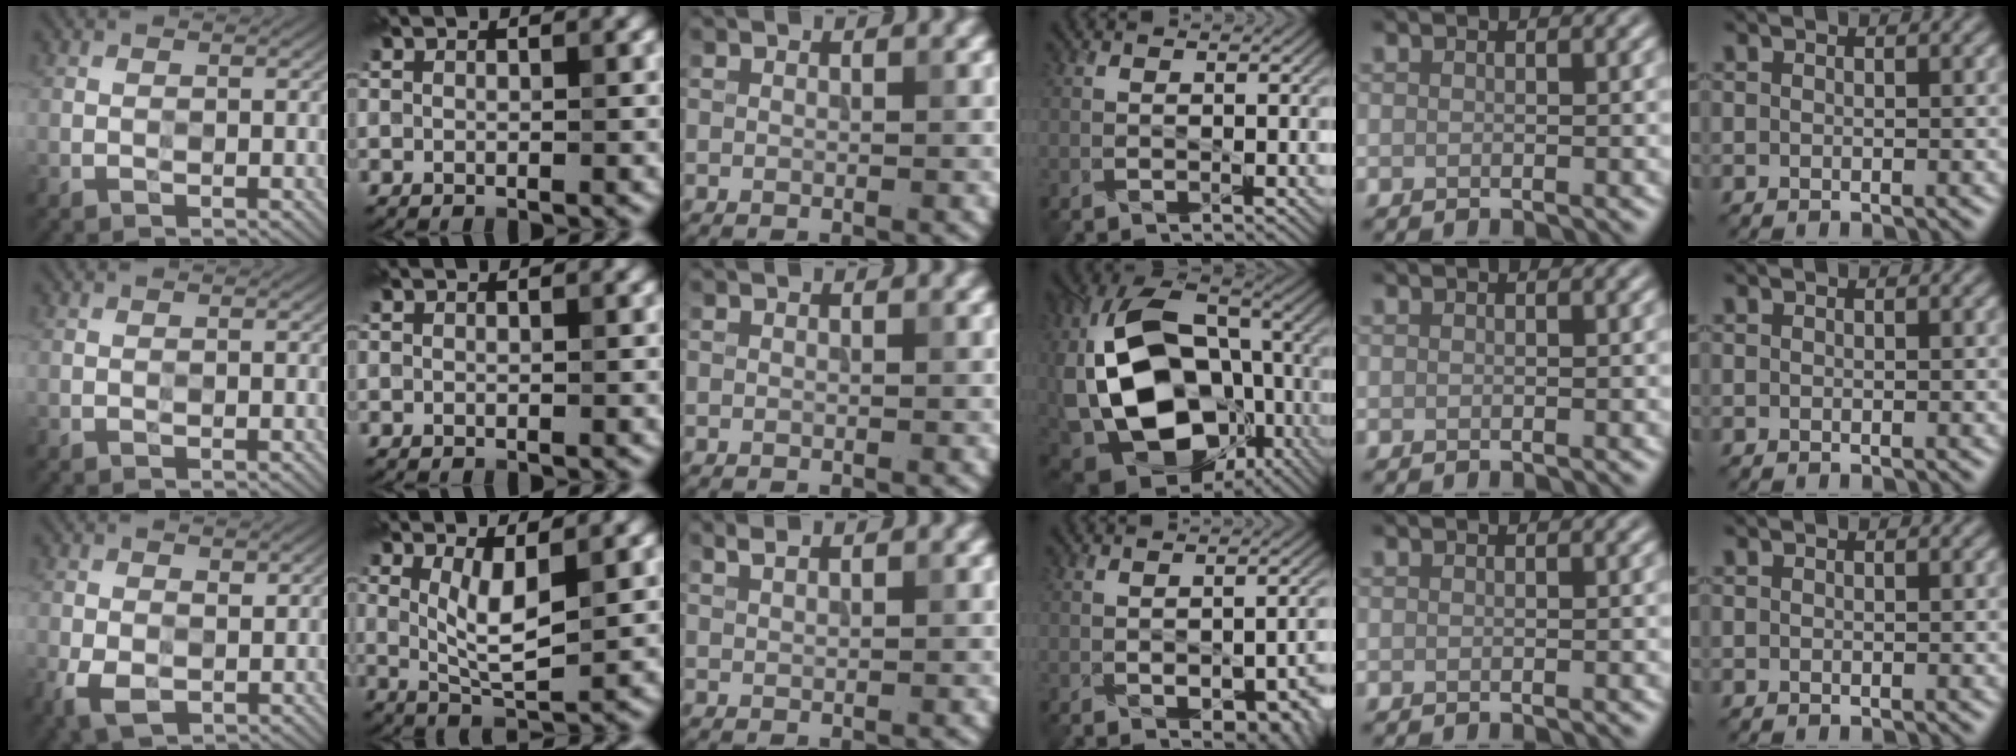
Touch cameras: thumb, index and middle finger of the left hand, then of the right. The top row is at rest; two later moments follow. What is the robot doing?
{"motion": "wipe", "object": "mirror"}